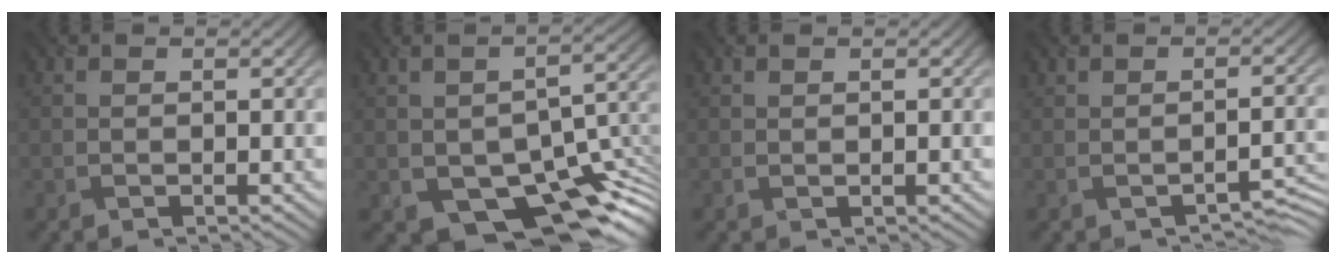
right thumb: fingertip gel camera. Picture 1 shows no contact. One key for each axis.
{"total": 15.1, "fx": -7.2, "fy": 8.1, "fz": 10.5, "tx": -0.165, "ty": -0.028, "tz": -0.102}
{"total": 0.0}
{"total": 2.1, "fx": -1.6, "fy": 0.6, "fz": 1.4, "tx": -0.022, "ty": 0.004, "tz": -0.021}